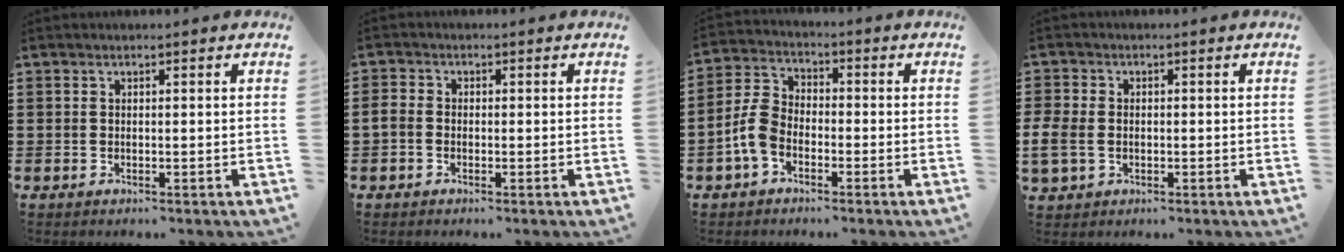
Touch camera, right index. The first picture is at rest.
{"total": 1.6, "force": [-0.8, 1.1, 0.9], "torque": [-0.027, -0.002, -0.019]}
{"total": 5.8, "force": [-2.5, 3.6, 3.8], "torque": [-0.111, -0.002, -0.056]}
{"total": 3.3, "force": [-0.8, 2.5, 2.0], "torque": [-0.060, -0.002, -0.021]}